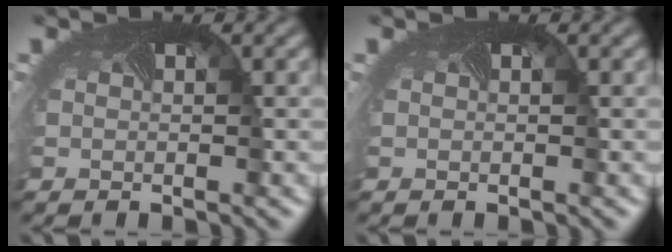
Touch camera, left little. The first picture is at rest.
{"total": 0.0}